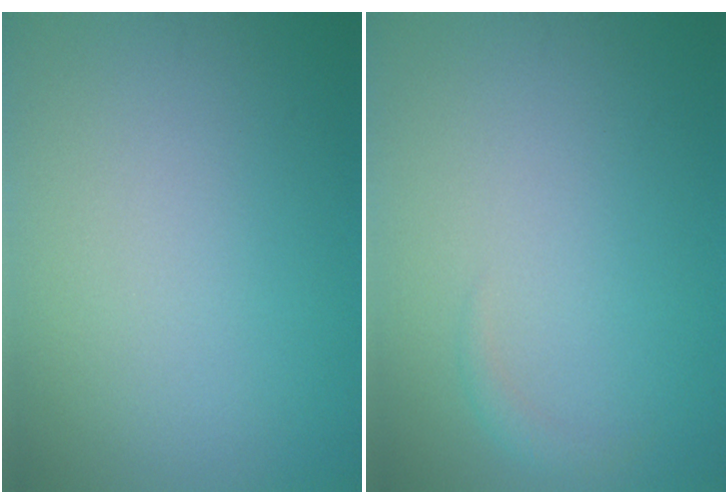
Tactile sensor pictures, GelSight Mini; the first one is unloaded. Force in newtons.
{"total": 0.8, "press": 0.8, "slide": 0.0}